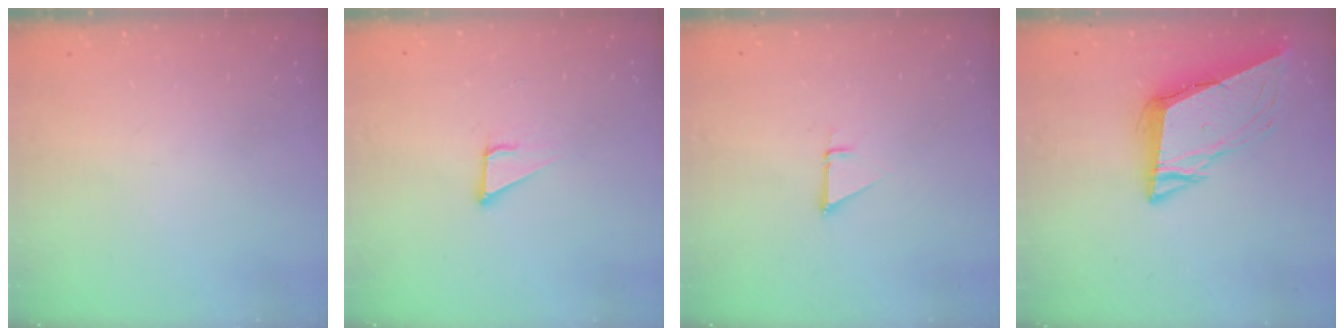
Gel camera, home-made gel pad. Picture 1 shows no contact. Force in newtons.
{"total": 3.5, "press": 3.5, "slide": 0.2}
{"total": 1.4, "press": 1.4, "slide": 0.0}
{"total": 10.3, "press": 9.9, "slide": 2.9}